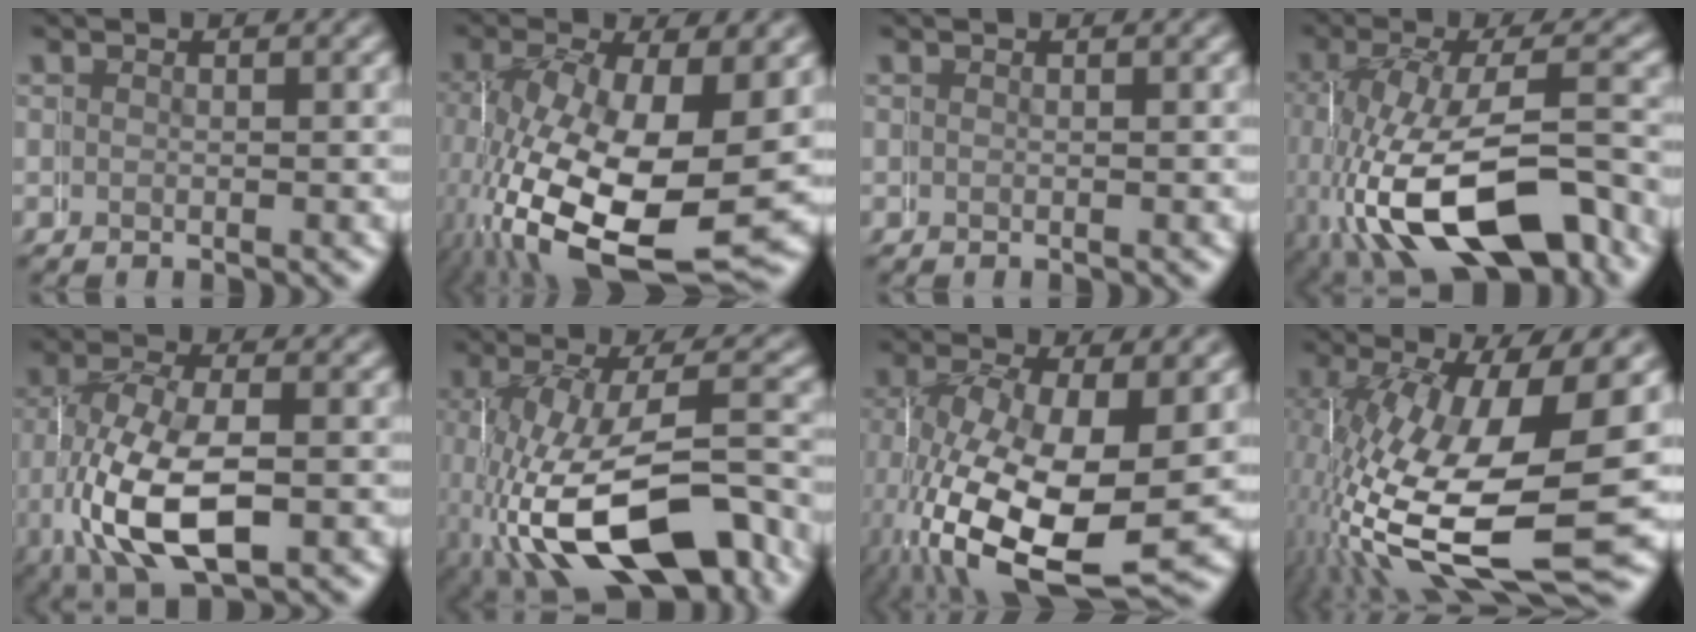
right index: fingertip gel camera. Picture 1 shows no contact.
{"total": 12.4, "force": [-1.7, 6.9, 10.1], "torque": [-0.218, -0.068, 0.014]}
{"total": 0.0}
{"total": 10.1, "force": [-3.7, 5.2, 7.8], "torque": [-0.175, -0.047, -0.027]}
{"total": 7.3, "force": [-1.4, 4.2, 5.8], "torque": [-0.137, -0.032, -0.001]}
{"total": 11.2, "force": [-4.1, 5.9, 8.6], "torque": [-0.193, -0.053, -0.027]}
{"total": 10.3, "force": [-2.0, 6.0, 8.1], "torque": [-0.186, -0.066, 0.006]}
{"total": 13.1, "force": [-2.7, 6.2, 11.2], "torque": [-0.223, -0.047, -0.009]}